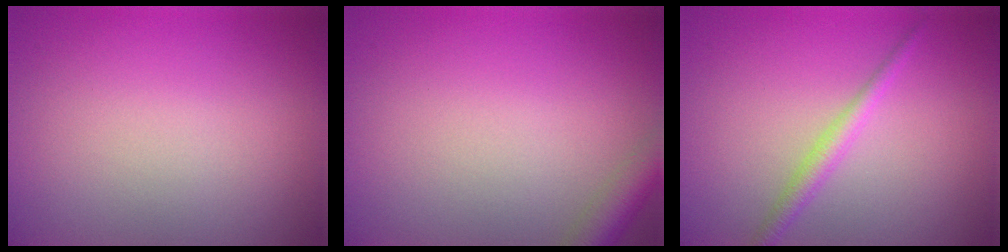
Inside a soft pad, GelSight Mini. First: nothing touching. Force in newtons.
{"total": 2.9, "press": 2.9, "slide": 0.2}
{"total": 1.8, "press": 1.8, "slide": 0.1}